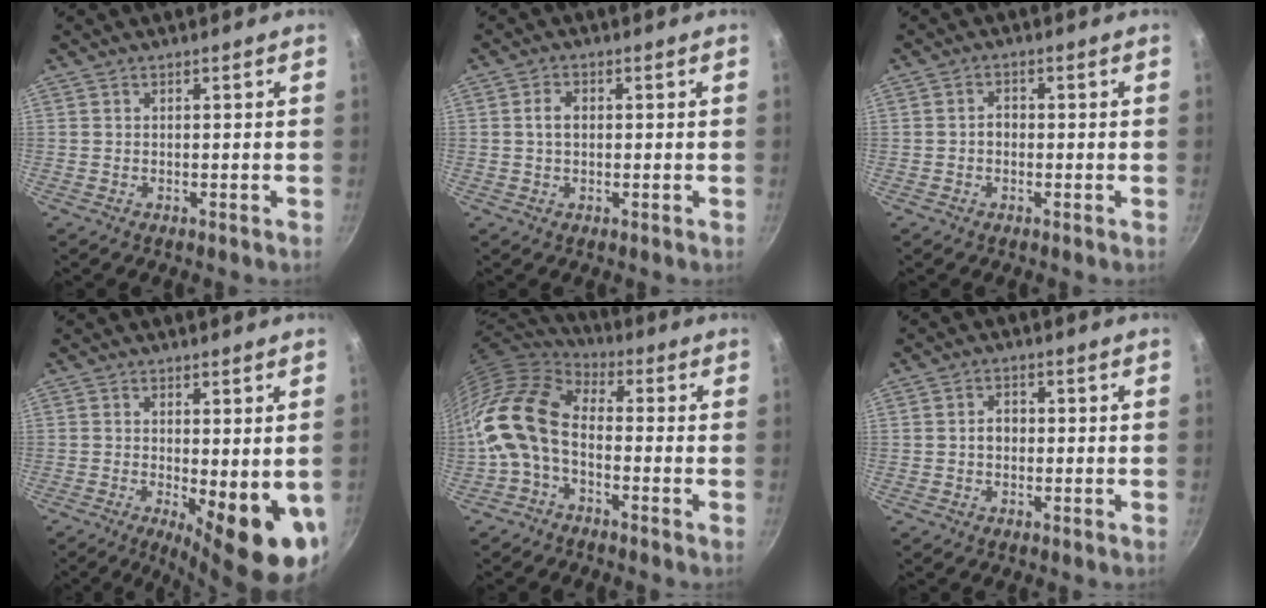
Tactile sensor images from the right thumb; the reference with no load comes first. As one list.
[{"total": 2.9, "force": [0.2, 2.0, 2.2], "torque": [-0.032, 0.008, 0.001]}, {"total": 2.0, "force": [-0.4, 1.6, 1.2], "torque": [-0.011, 0.011, -0.008]}, {"total": 12.3, "force": [-2.2, 3.7, 11.5], "torque": [-0.133, -0.018, -0.020]}, {"total": 14.9, "force": [-2.6, 9.2, 11.5], "torque": [-0.219, 0.034, -0.071]}, {"total": 2.8, "force": [-0.1, 2.2, 1.7], "torque": [-0.014, 0.011, -0.004]}]